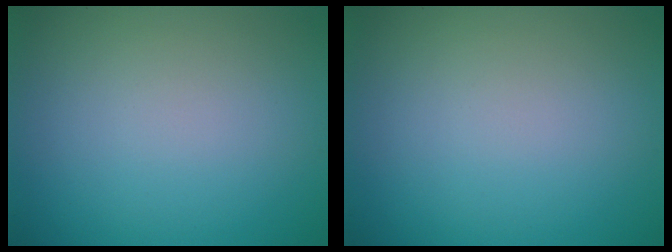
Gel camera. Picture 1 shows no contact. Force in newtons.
{"total": 0.0}